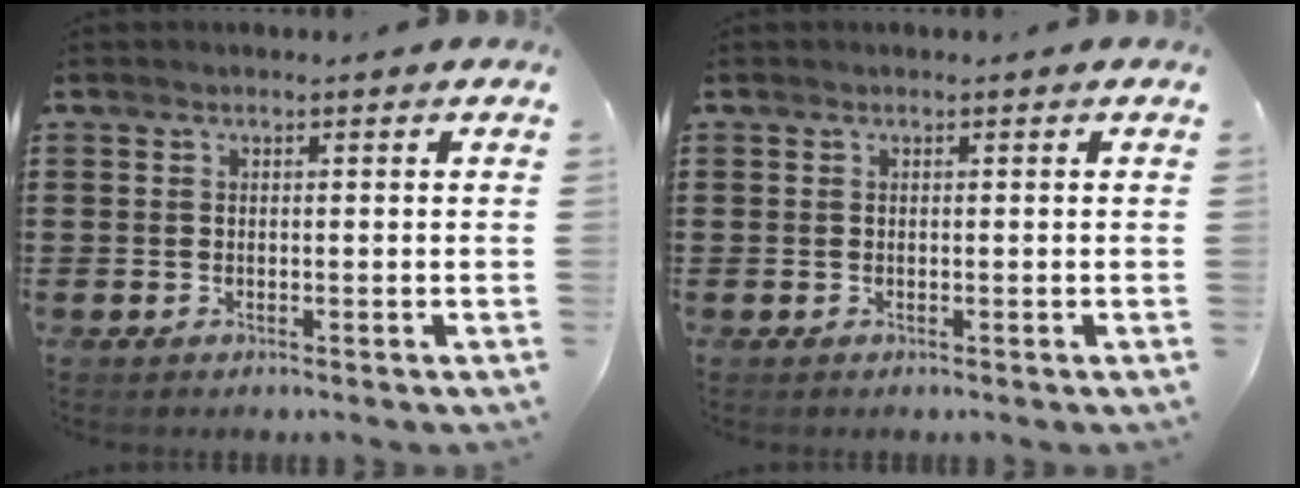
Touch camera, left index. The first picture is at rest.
{"total": 0.0}